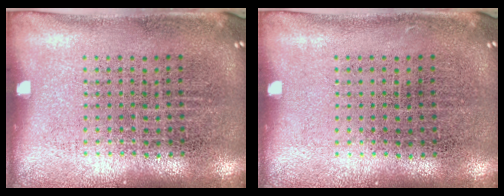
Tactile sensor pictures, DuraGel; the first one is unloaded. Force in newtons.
{"total": 0.0}